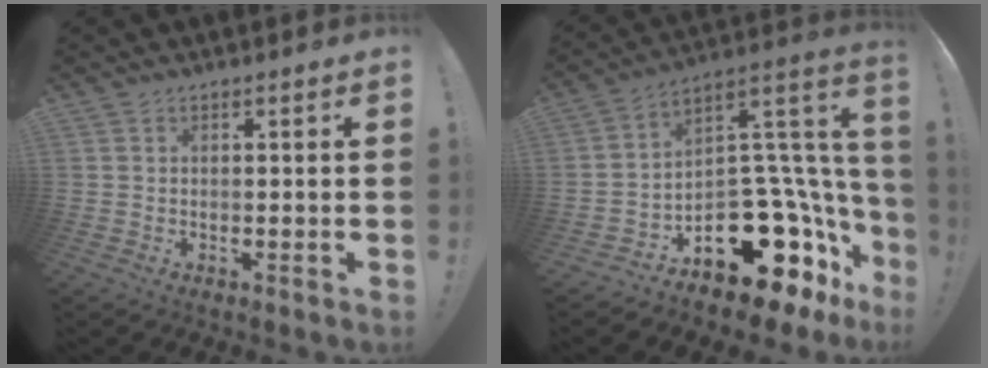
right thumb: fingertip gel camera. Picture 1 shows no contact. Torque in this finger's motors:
{"motor_torque": [2.70, 2.31, 1.23, -1.54, 0.38]}